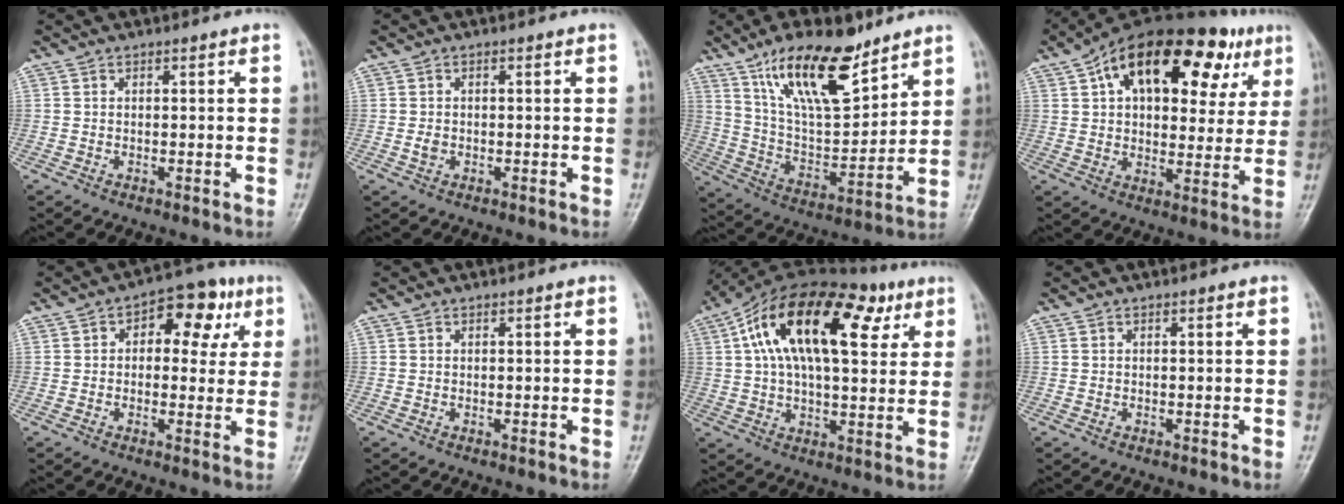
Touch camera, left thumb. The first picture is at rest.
{"total": 1.5, "force": [-0.5, 1.2, 0.8], "torque": [-0.007, 0.003, -0.010]}
{"total": 18.6, "force": [12.1, 7.0, 12.2], "torque": [-0.174, -0.060, 0.226]}
{"total": 25.3, "force": [10.8, 13.7, 18.4], "torque": [-0.235, 0.028, 0.160]}
{"total": 10.3, "force": [3.2, 6.5, 7.3], "torque": [-0.043, 0.017, 0.034]}
{"total": 0.0}
{"total": 23.1, "force": [8.5, 11.4, 18.2], "torque": [-0.297, 0.026, 0.132]}
{"total": 0.0}